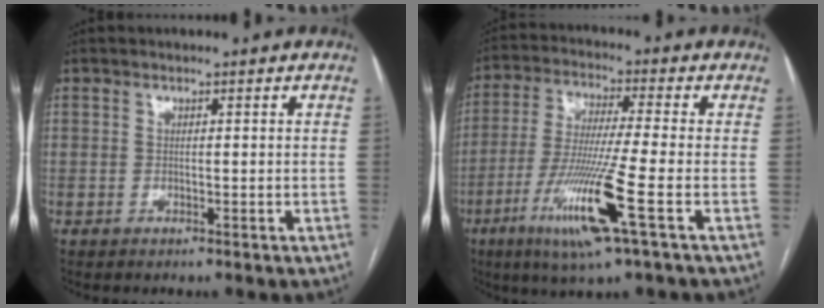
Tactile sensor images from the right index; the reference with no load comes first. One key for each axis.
{"total": 12.9, "fx": -5.2, "fy": -0.8, "fz": 11.8, "tx": -0.241, "ty": -0.026, "tz": -0.099}